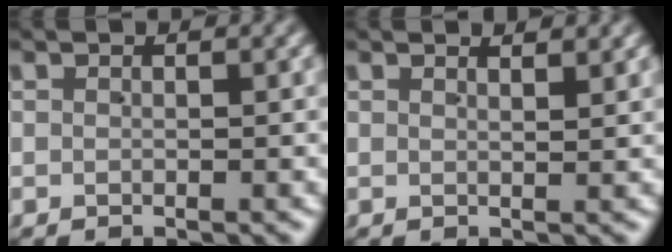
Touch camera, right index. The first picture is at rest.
{"total": 1.2, "force": [1.0, -0.5, 0.3], "torque": [0.002, -0.002, 0.020]}